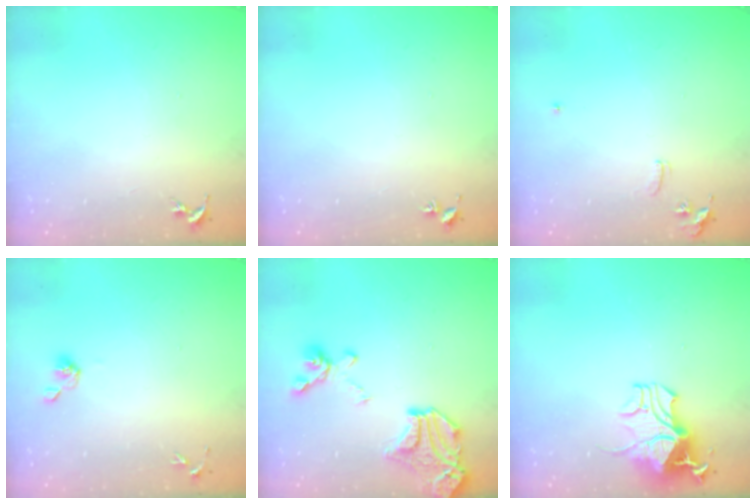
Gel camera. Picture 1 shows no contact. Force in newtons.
{"total": 2.0, "press": 2.0, "slide": 0.2}
{"total": 5.6, "press": 5.6, "slide": 0.7}
{"total": 5.5, "press": 5.2, "slide": 1.8}
{"total": 21.0, "press": 20.9, "slide": 2.0}
{"total": 15.9, "press": 15.9, "slide": 0.4}